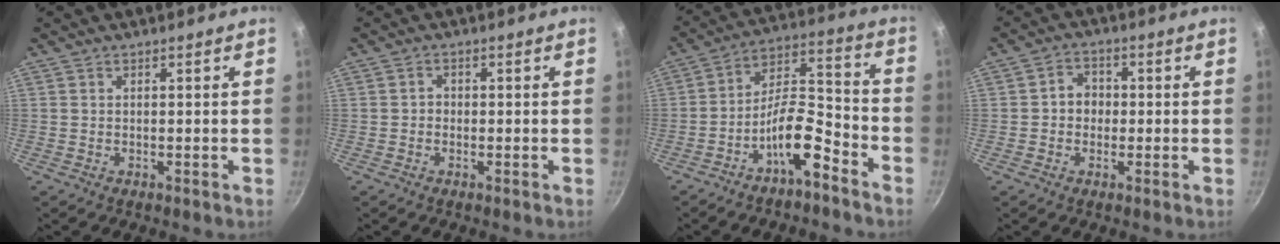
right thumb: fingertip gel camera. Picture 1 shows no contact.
{"total": 1.2, "force": [-0.4, 1.1, 0.5], "torque": [-0.005, 0.005, -0.010]}
{"total": 11.6, "force": [-6.9, 4.1, 8.4], "torque": [-0.133, 0.074, -0.125]}
{"total": 4.4, "force": [-0.3, 3.8, 2.0], "torque": [-0.004, 0.010, -0.012]}